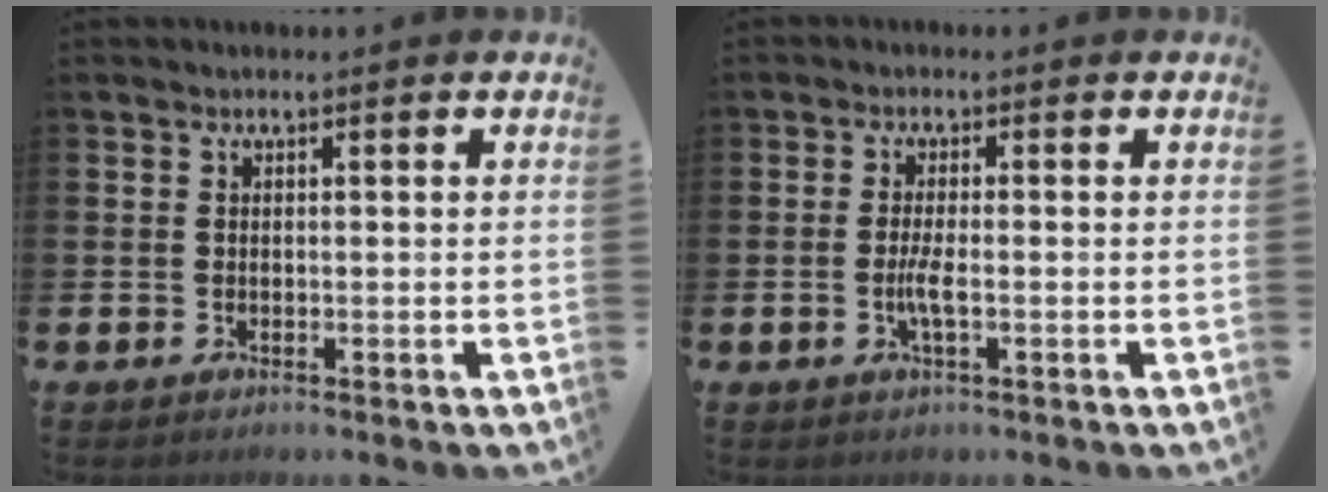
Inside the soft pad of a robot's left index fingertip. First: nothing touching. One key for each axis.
{"total": 2.5, "fx": -0.6, "fy": 0.4, "fz": 2.4, "tx": -0.047, "ty": 0.001, "tz": -0.009}